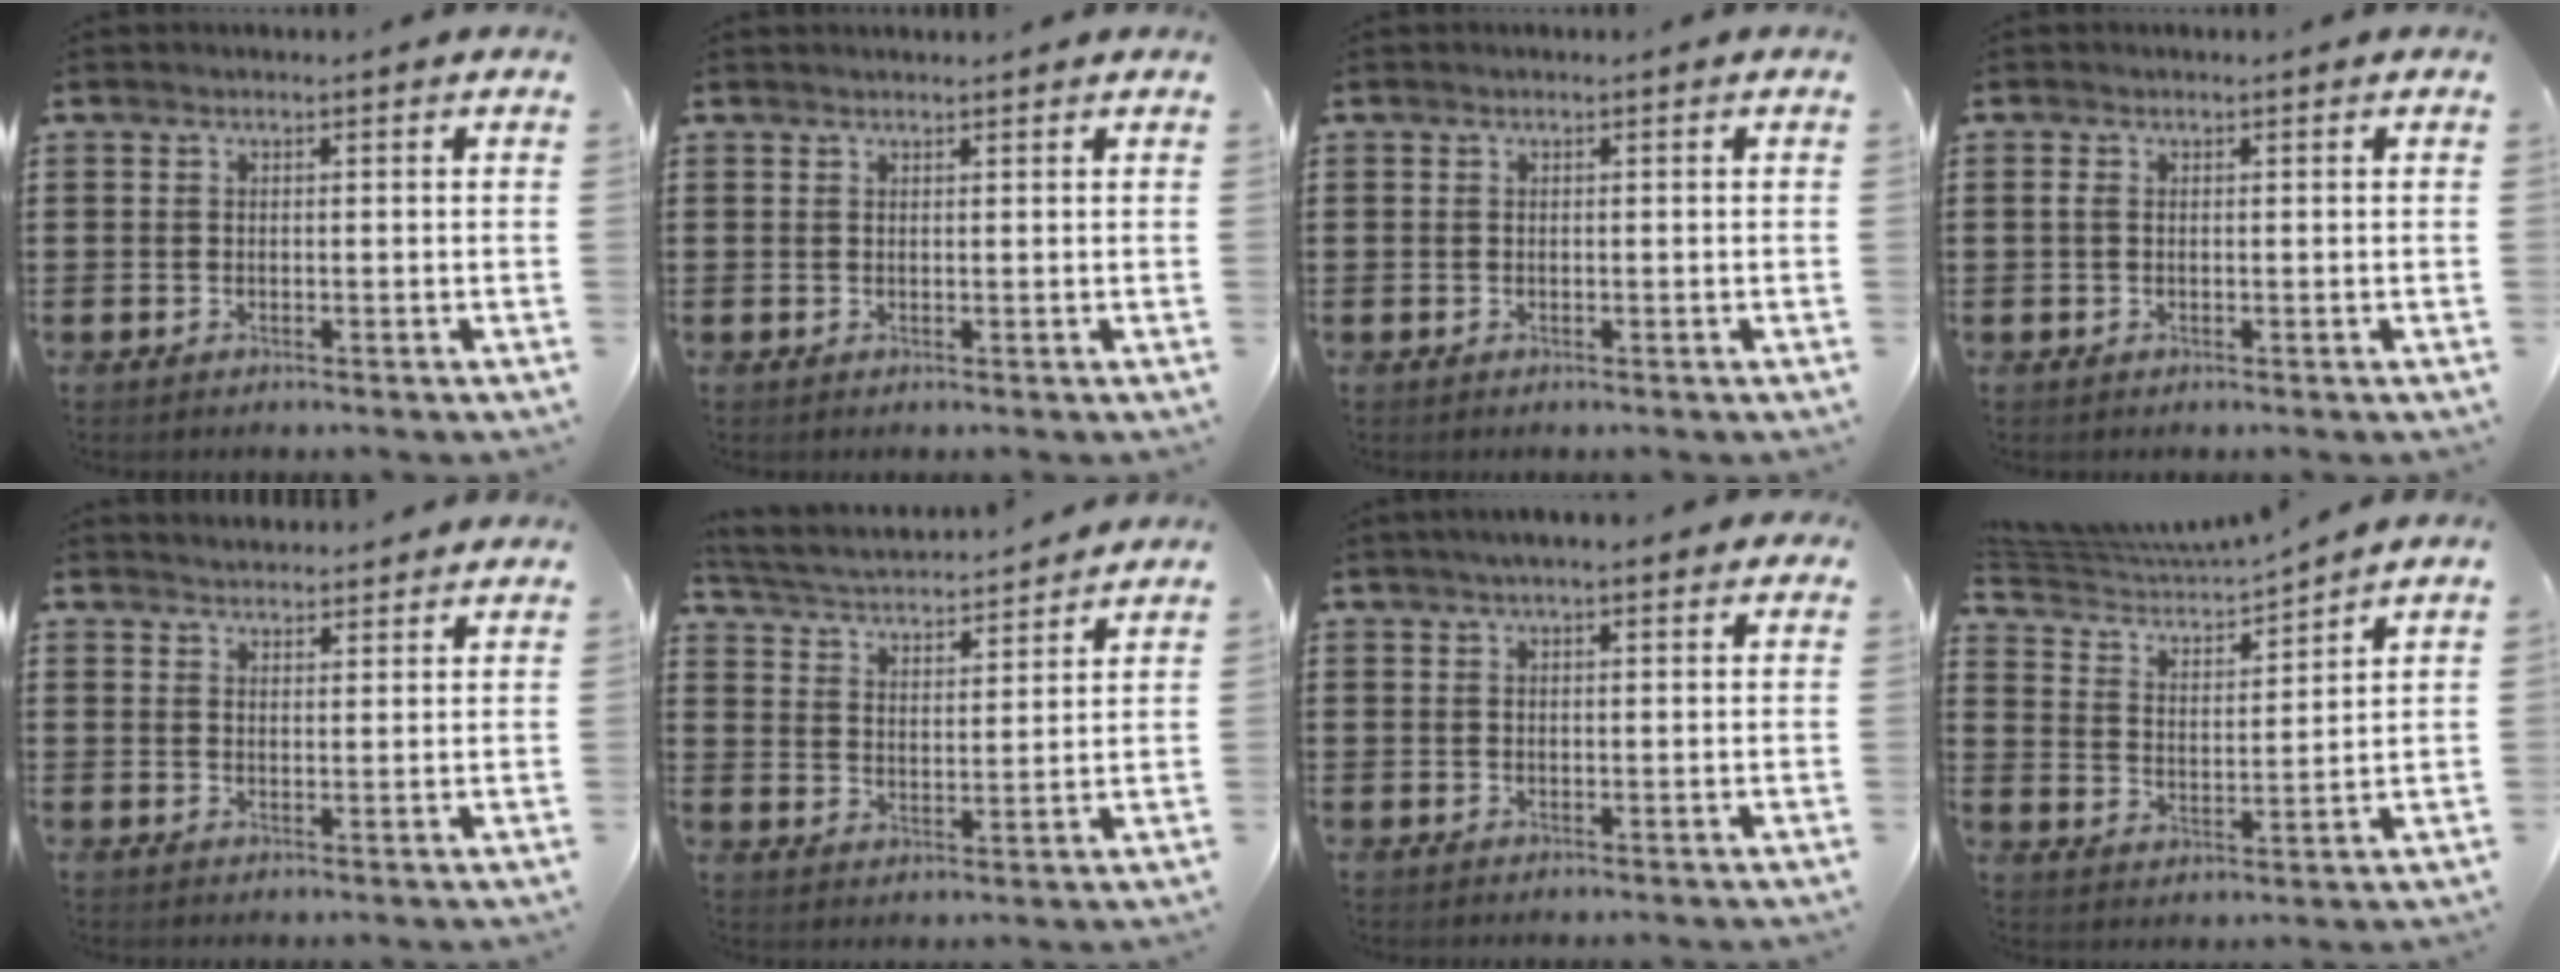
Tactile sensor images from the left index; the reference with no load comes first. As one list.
[{"total": 0.7, "force": [0.7, -0.1, 0.1], "torque": [-0.003, -0.001, 0.014]}, {"total": 0.0}, {"total": 0.8, "force": [0.0, 0.3, 0.7], "torque": [-0.023, -0.003, -0.003]}, {"total": 2.7, "force": [2.6, -0.2, -0.2], "torque": [-0.002, -0.008, 0.050]}, {"total": 3.5, "force": [3.3, 0.0, 0.8], "torque": [-0.036, -0.029, 0.049]}, {"total": 2.7, "force": [2.0, 0.6, 1.7], "torque": [-0.037, 0.007, 0.035]}, {"total": 4.9, "force": [4.7, 0.3, 1.3], "torque": [-0.052, -0.039, 0.076]}]